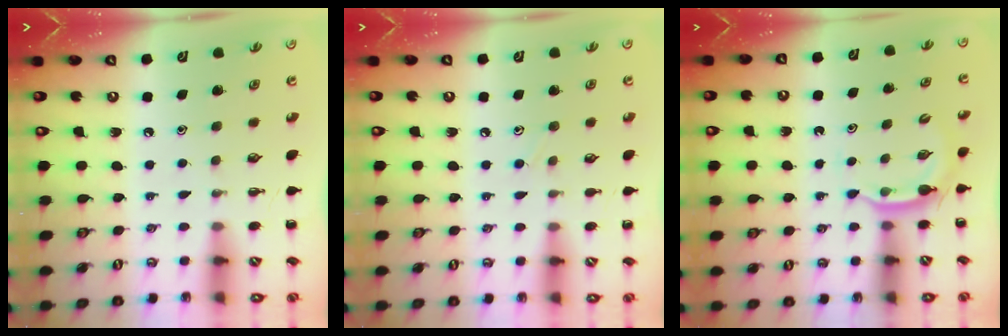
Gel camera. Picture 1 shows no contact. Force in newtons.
{"total": 6.0, "press": 5.6, "slide": 2.1}
{"total": 2.9, "press": 2.8, "slide": 0.7}